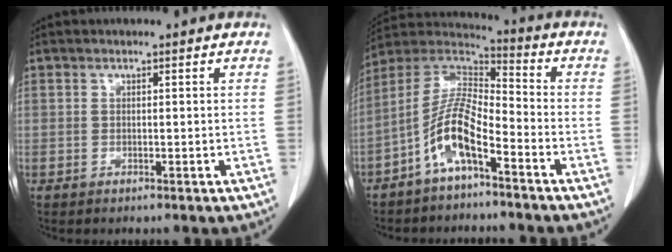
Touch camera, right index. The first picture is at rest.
{"total": 9.9, "force": [-5.0, 2.8, 8.1], "torque": [-0.172, 0.016, -0.100]}